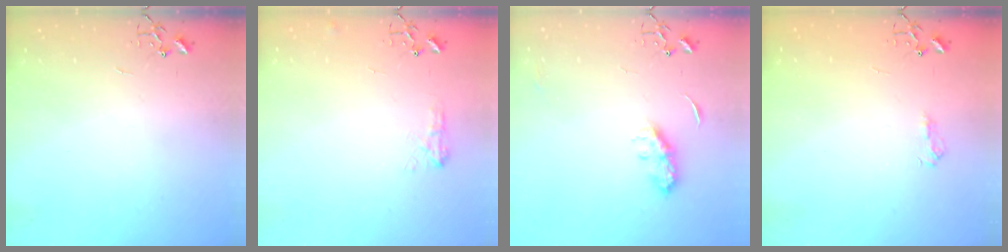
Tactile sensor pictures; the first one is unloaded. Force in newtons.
{"total": 8.0, "press": 7.9, "slide": 0.7}
{"total": 7.2, "press": 7.2, "slide": 0.3}
{"total": 7.3, "press": 7.2, "slide": 0.8}